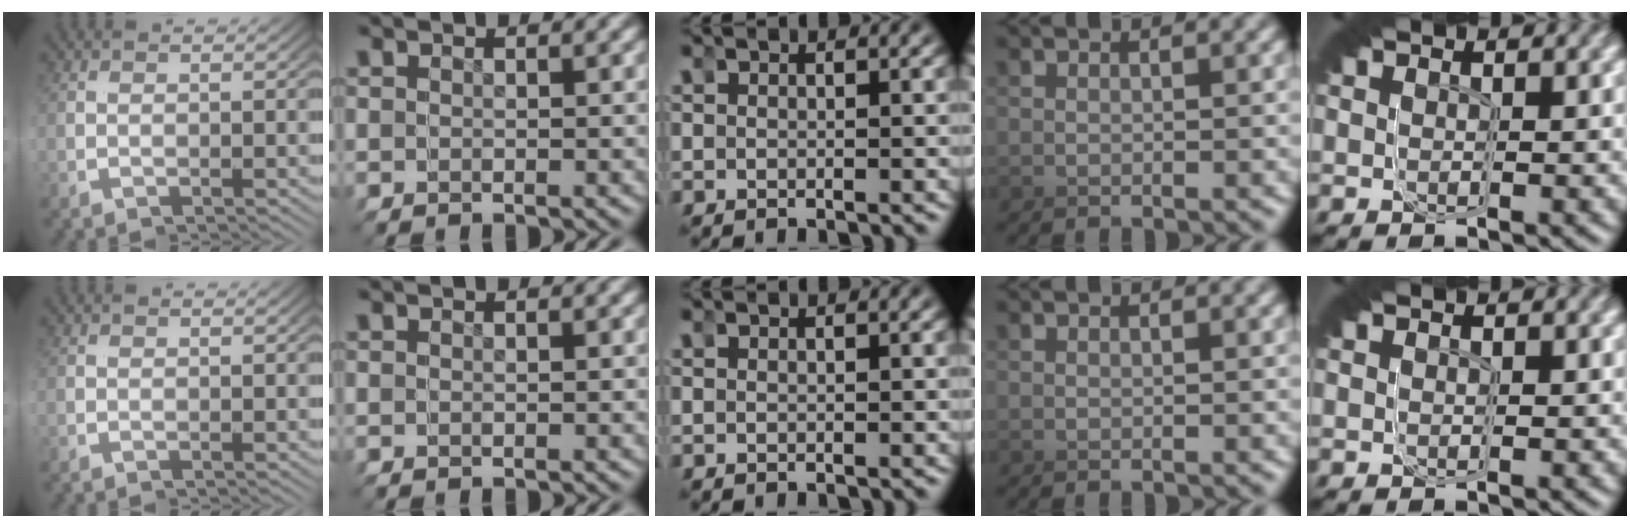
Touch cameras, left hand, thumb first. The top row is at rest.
{}